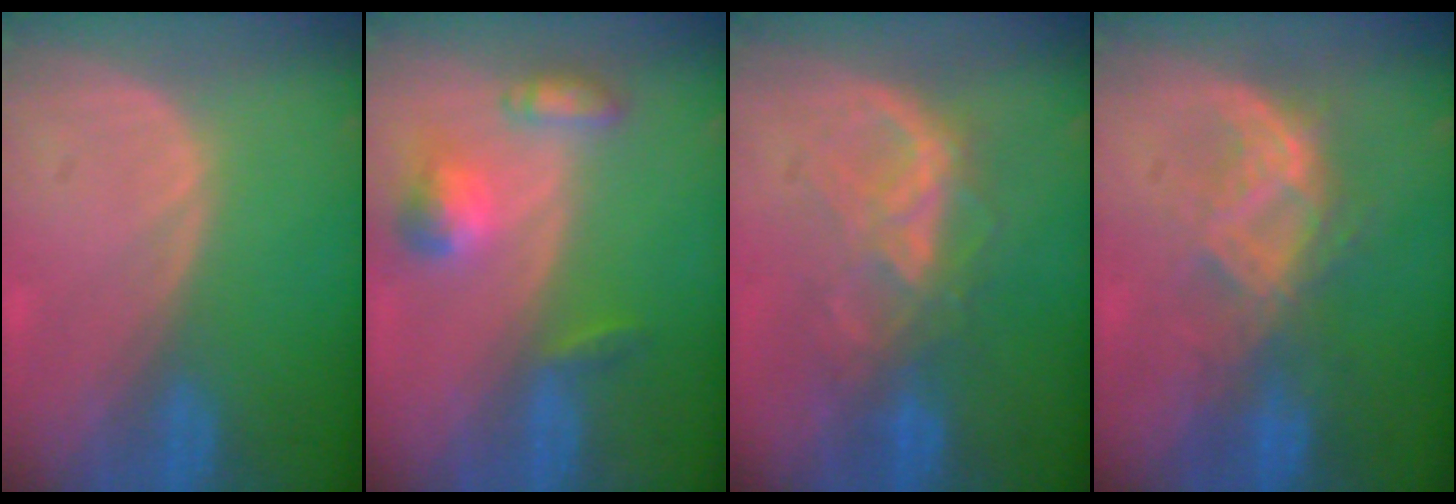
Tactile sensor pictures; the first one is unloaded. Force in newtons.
{"total": 5.8, "press": 5.4, "slide": 2.3}
{"total": 6.4, "press": 6.4, "slide": 0.7}
{"total": 7.0, "press": 6.8, "slide": 1.3}